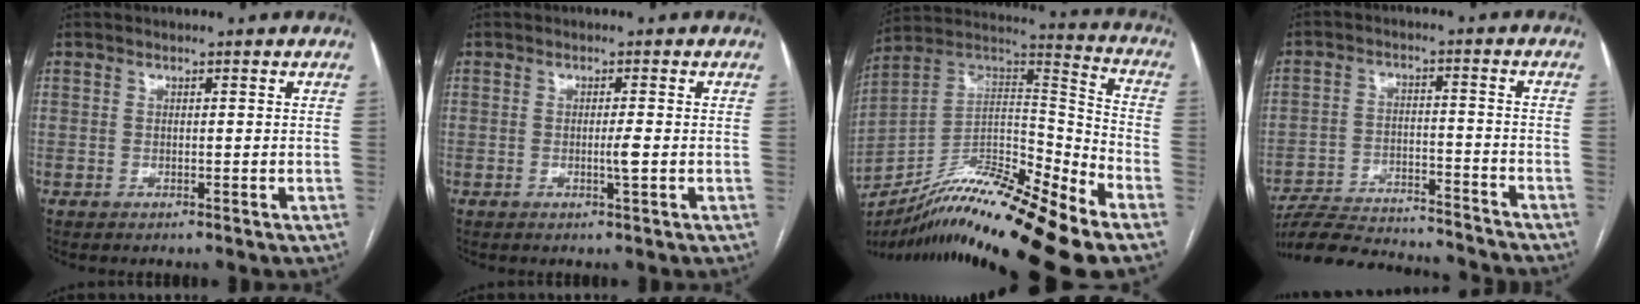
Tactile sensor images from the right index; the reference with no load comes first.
{"total": 1.6, "force": [-0.4, -0.3, 1.6], "torque": [-0.029, -0.004, -0.006]}
{"total": 21.1, "force": [-15.6, 1.0, 14.1], "torque": [-0.245, 0.004, -0.274]}
{"total": 19.1, "force": [-18.0, 2.8, 5.7], "torque": [-0.120, -0.010, -0.264]}